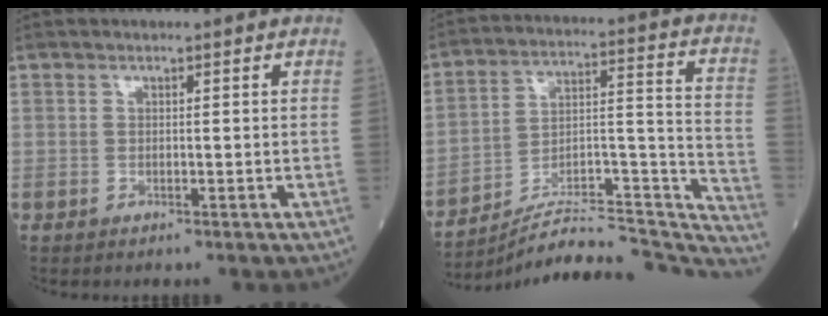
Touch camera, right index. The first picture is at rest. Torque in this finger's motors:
{"motor_torque": [-0.58, -0.56, -0.04, 0.00]}